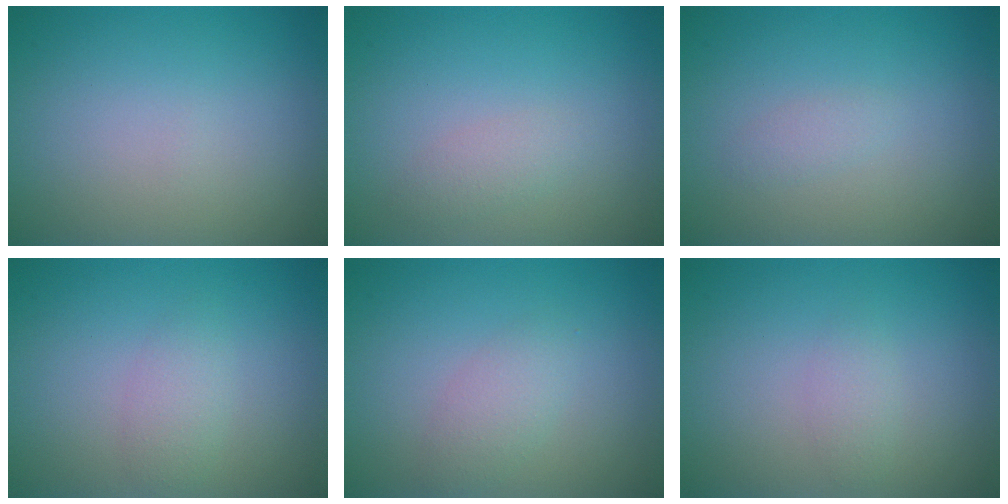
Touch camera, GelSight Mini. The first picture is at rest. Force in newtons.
{"total": 1.3, "press": 1.3, "slide": 0.0}
{"total": 0.8, "press": 0.8, "slide": 0.1}
{"total": 1.8, "press": 1.8, "slide": 0.1}
{"total": 1.8, "press": 1.8, "slide": 0.1}
{"total": 1.2, "press": 1.2, "slide": 0.0}